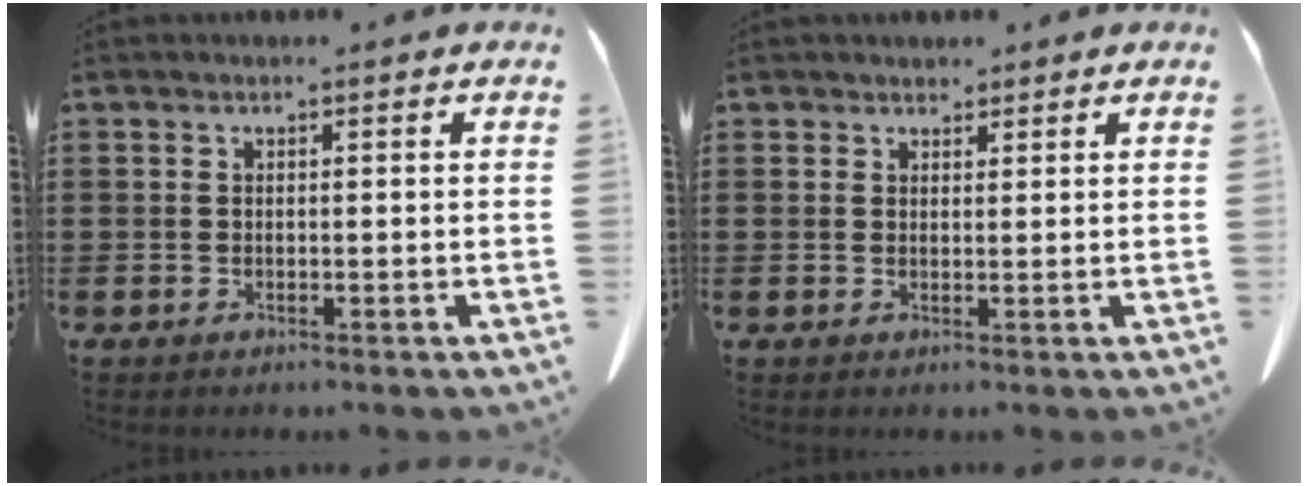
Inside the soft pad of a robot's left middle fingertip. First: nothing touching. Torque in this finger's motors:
{"motor_torque": [-0.49, 0.49, -0.03, 0.00]}